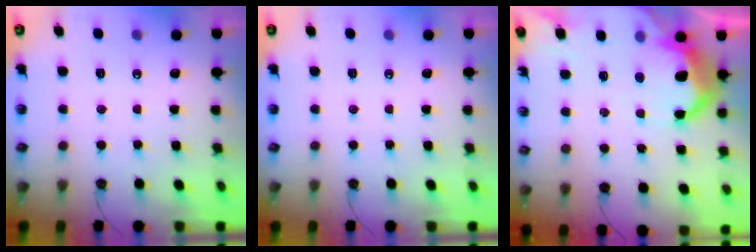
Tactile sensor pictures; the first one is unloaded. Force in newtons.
{"total": 0.0}
{"total": 14.1, "press": 14.1, "slide": 0.9}